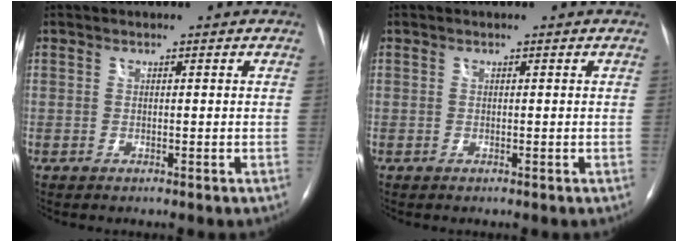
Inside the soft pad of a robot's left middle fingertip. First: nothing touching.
{"total": 0.0}